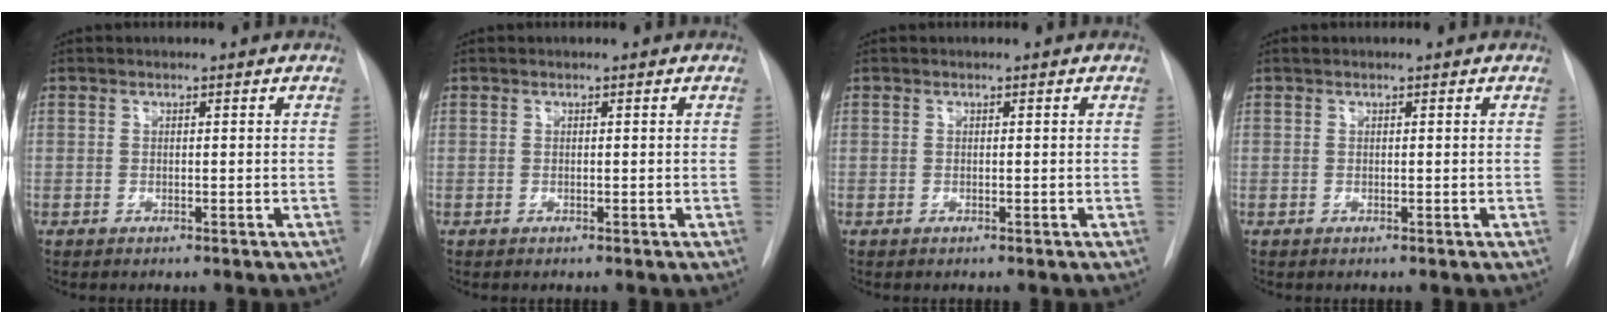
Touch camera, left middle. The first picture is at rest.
{"total": 0.0}
{"total": 0.0}
{"total": 0.0}